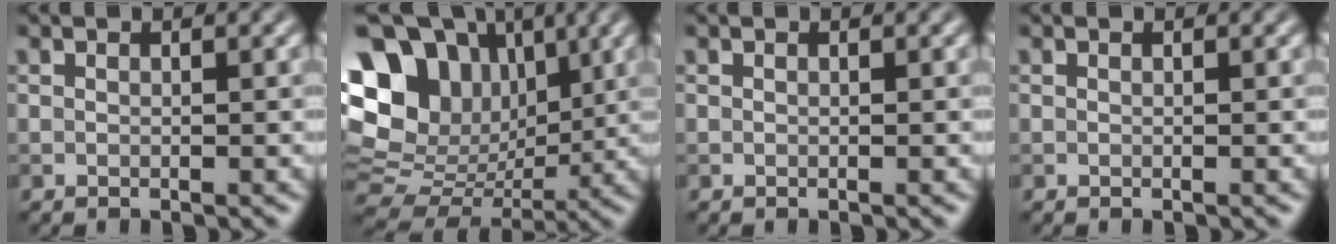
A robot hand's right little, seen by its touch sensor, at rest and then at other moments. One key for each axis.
{"total": 17.5, "fx": 5.5, "fy": 13.6, "fz": 9.5, "tx": -0.202, "ty": 0.042, "tz": 0.106}
{"total": 0.0}
{"total": 0.0}